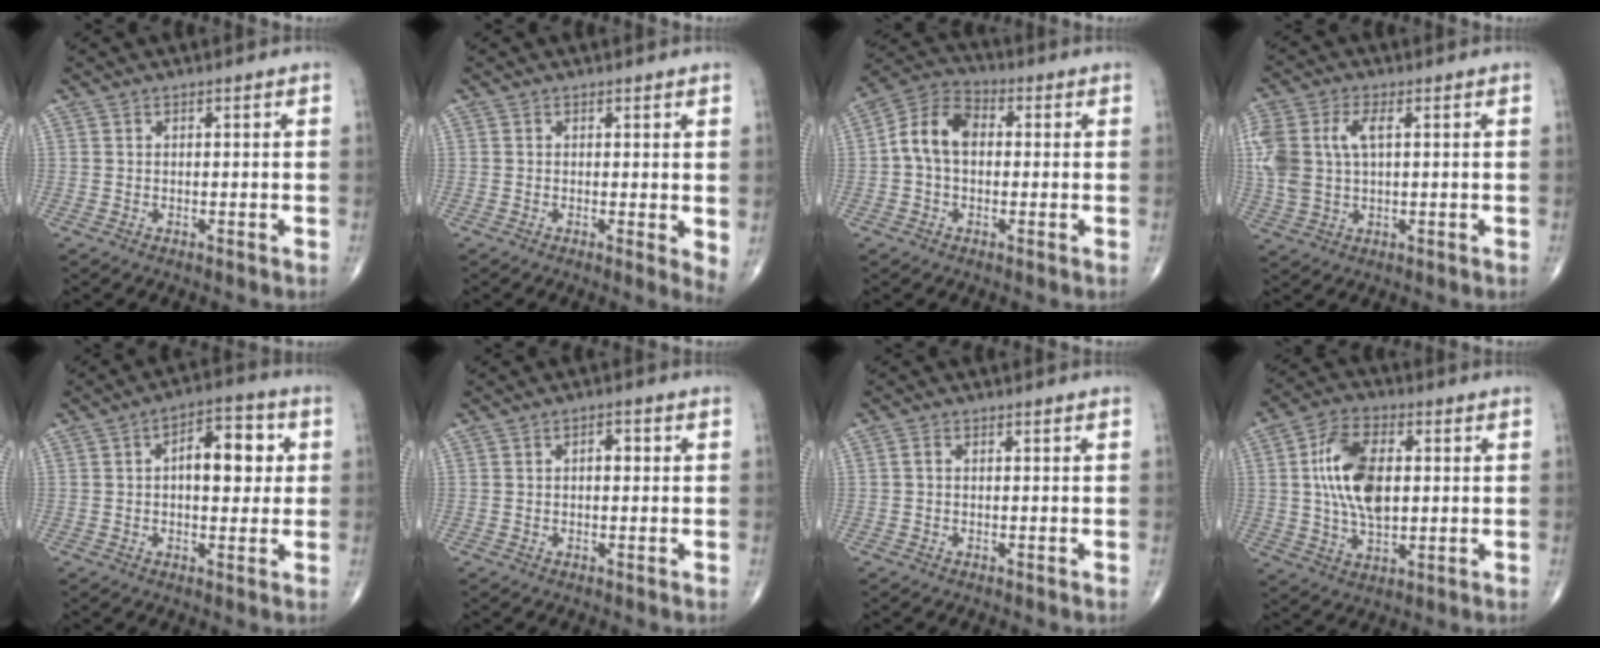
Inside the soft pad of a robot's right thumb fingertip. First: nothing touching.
{"total": 3.1, "force": [0.5, 0.9, 2.9], "torque": [-0.043, -0.011, 0.004]}
{"total": 9.0, "force": [0.4, 6.1, 6.6], "torque": [-0.115, 0.028, -0.004]}
{"total": 10.8, "force": [2.1, 6.0, 8.8], "torque": [-0.218, 0.013, 0.045]}
{"total": 11.0, "force": [1.6, 5.9, 9.2], "torque": [-0.100, 0.017, 0.018]}
{"total": 2.2, "force": [0.3, 1.2, 1.8], "torque": [-0.021, 0.005, 0.001]}
{"total": 0.7, "force": [0.0, 0.4, 0.5], "torque": [-0.009, 0.000, -0.003]}
{"total": 13.6, "force": [1.6, 7.5, 11.1], "torque": [-0.198, 0.005, 0.029]}